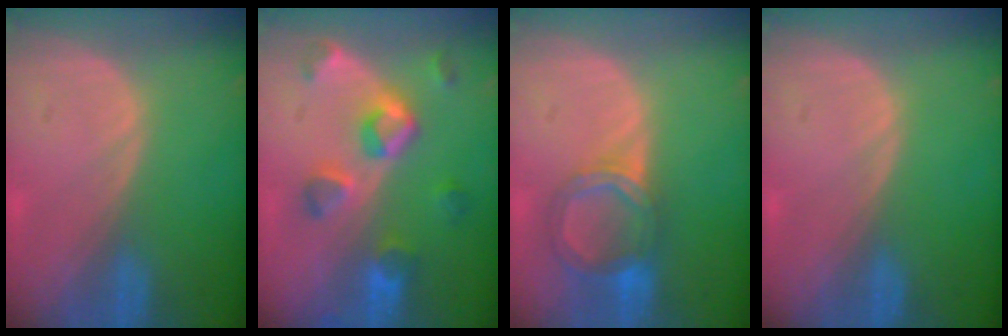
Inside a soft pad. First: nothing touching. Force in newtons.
{"total": 7.3, "press": 7.1, "slide": 1.7}
{"total": 6.4, "press": 5.7, "slide": 3.0}
{"total": 0.0}